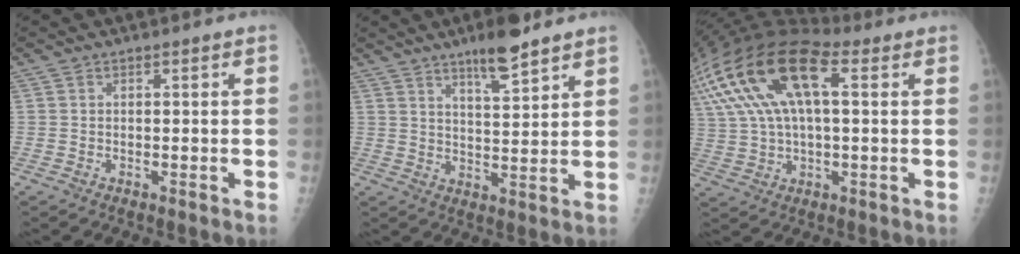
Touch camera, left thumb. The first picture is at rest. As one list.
[{"total": 8.1, "force": [5.9, 1.6, 5.4], "torque": [-0.077, -0.037, 0.099]}, {"total": 22.6, "force": [7.2, 11.0, 18.3], "torque": [-0.387, 0.039, 0.125]}]